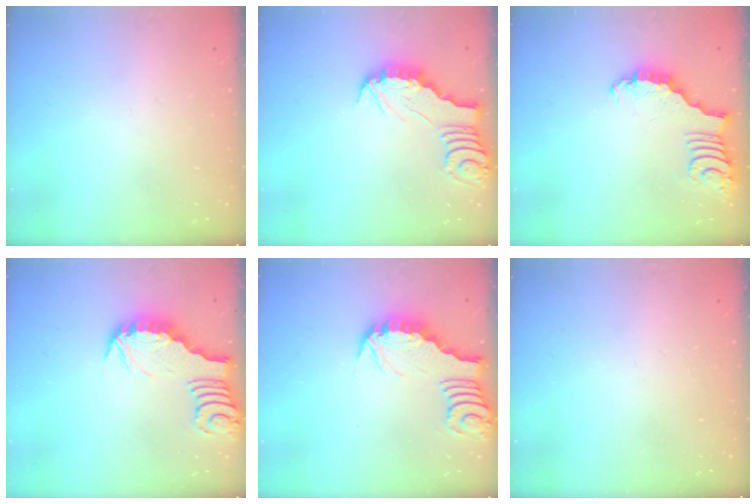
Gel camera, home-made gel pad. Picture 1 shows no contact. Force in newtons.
{"total": 2.9, "press": 2.9, "slide": 0.3}
{"total": 3.0, "press": 2.9, "slide": 0.3}
{"total": 3.1, "press": 3.0, "slide": 0.4}
{"total": 3.1, "press": 3.1, "slide": 0.3}
{"total": 0.0}